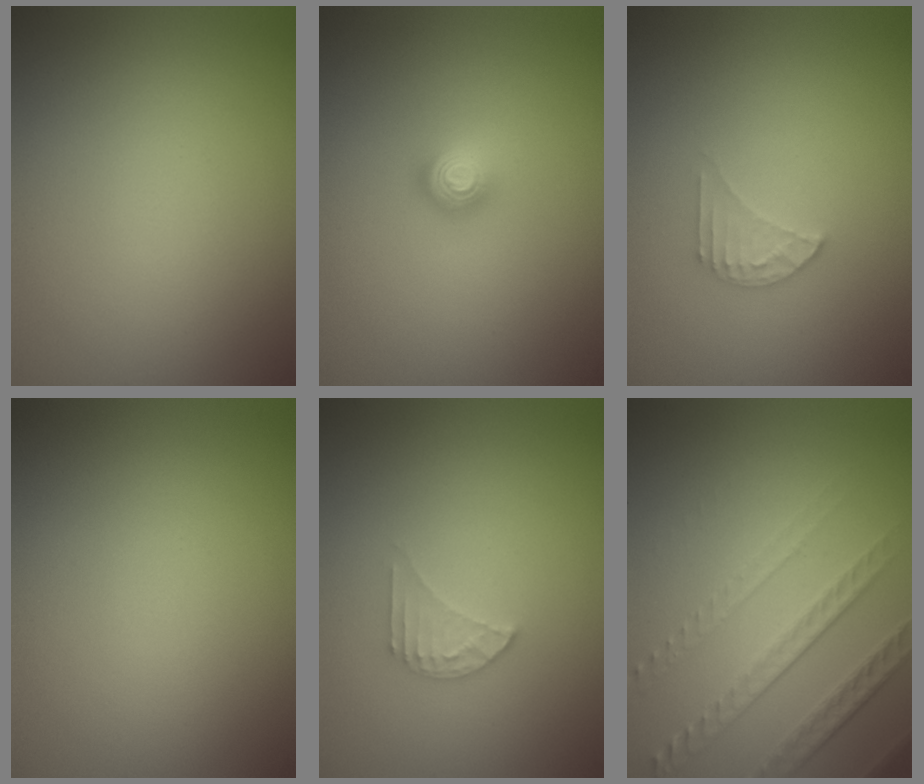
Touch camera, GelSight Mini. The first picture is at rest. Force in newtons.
{"total": 2.1, "press": 1.5, "slide": 1.5}
{"total": 1.7, "press": 1.7, "slide": 0.1}
{"total": 0.0}
{"total": 1.7, "press": 1.7, "slide": 0.1}
{"total": 5.0, "press": 3.2, "slide": 3.8}